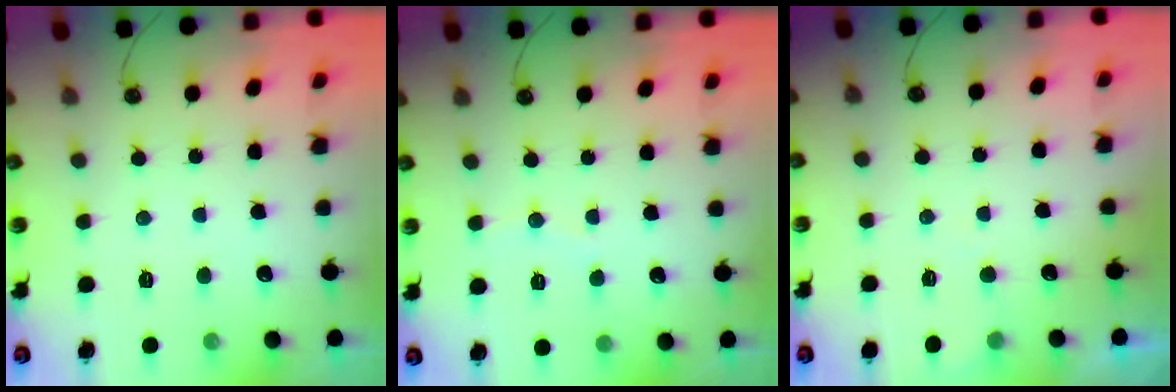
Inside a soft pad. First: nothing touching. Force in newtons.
{"total": 4.0, "press": 4.0, "slide": 0.5}
{"total": 3.0, "press": 3.0, "slide": 0.3}